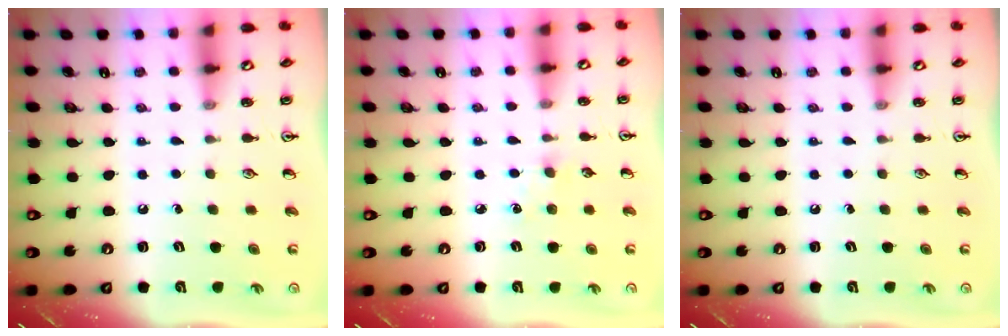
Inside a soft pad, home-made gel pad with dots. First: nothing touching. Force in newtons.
{"total": 3.0, "press": 2.9, "slide": 0.4}
{"total": 0.0}